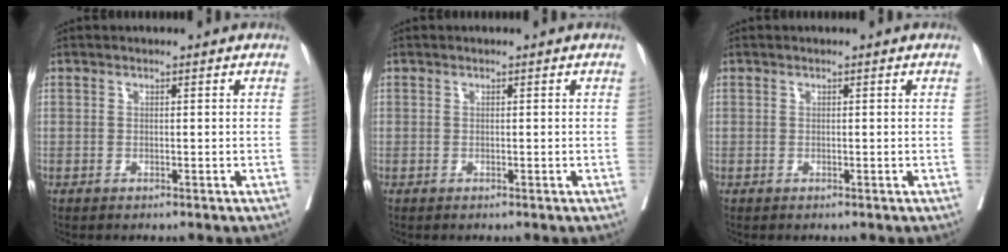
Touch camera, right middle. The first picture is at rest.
{"total": 0.0}
{"total": 0.0}